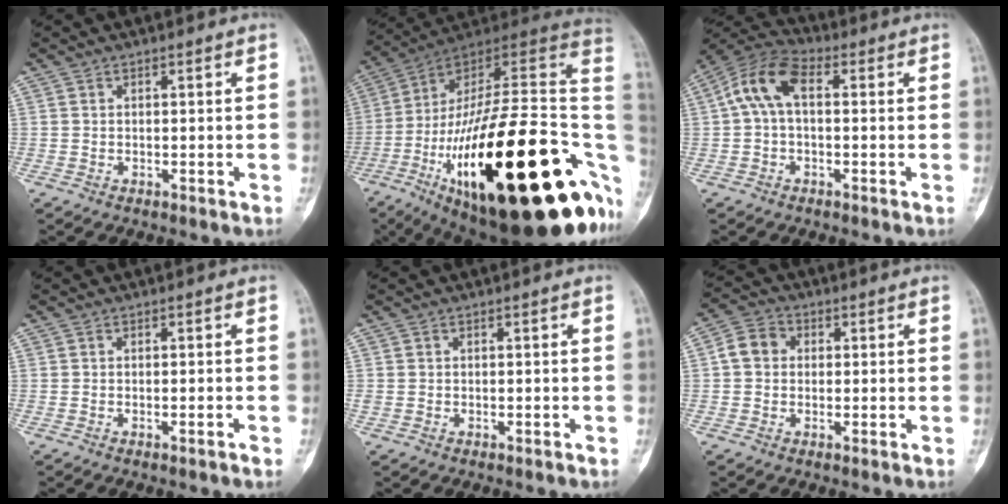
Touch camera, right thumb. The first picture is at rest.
{"total": 44.2, "force": [-10.7, 14.8, 40.2], "torque": [-0.551, 0.067, -0.169]}
{"total": 9.2, "force": [1.1, 5.1, 7.6], "torque": [-0.146, 0.033, 0.008]}
{"total": 0.9, "force": [-0.5, 0.0, 0.7], "torque": [-0.013, 0.002, -0.005]}
{"total": 0.5, "force": [-0.1, 0.5, 0.2], "torque": [-0.003, 0.002, 0.000]}
{"total": 5.3, "force": [0.5, 4.6, 2.7], "torque": [-0.037, 0.015, -0.001]}